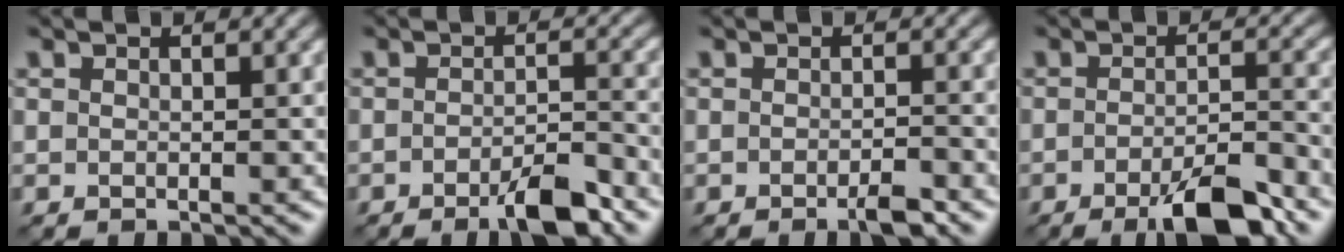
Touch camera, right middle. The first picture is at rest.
{"total": 4.3, "force": [-2.6, 0.9, 3.4], "torque": [-0.058, -0.001, -0.046]}
{"total": 2.1, "force": [-1.3, 0.3, 1.6], "torque": [-0.025, -0.002, -0.024]}
{"total": 6.2, "force": [-3.5, 1.4, 4.9], "torque": [-0.076, 0.000, -0.058]}